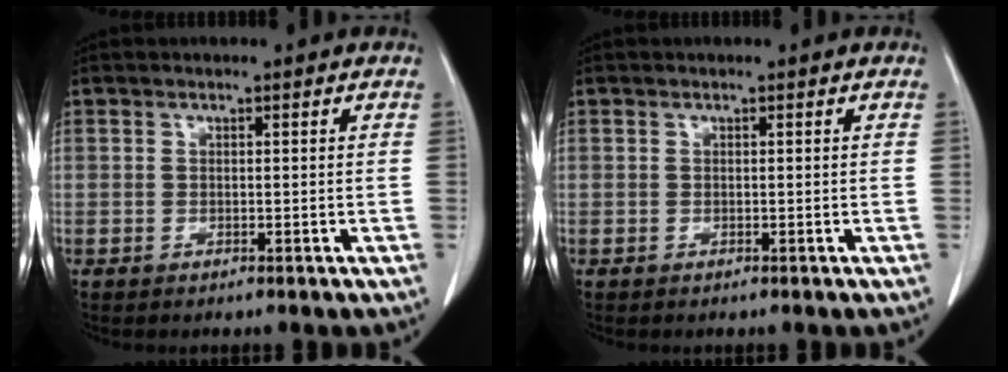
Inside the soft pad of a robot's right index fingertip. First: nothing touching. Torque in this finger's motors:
{"motor_torque": [0.00, 0.00, 0.00, 0.00]}